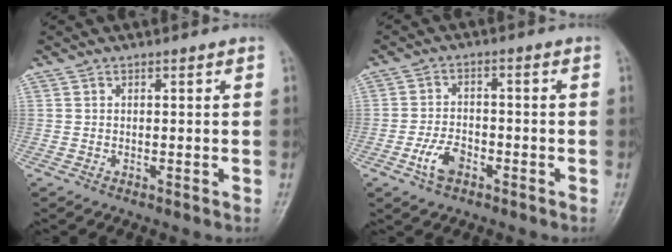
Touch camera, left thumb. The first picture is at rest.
{"total": 5.4, "force": [-2.7, 3.0, 3.5], "torque": [-0.065, 0.017, -0.051]}